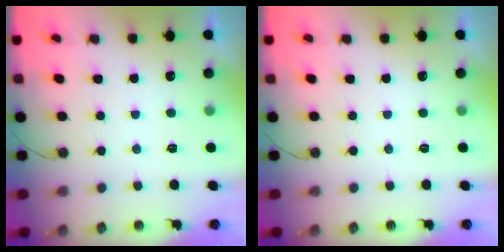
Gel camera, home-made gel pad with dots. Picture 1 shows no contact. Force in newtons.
{"total": 0.0}